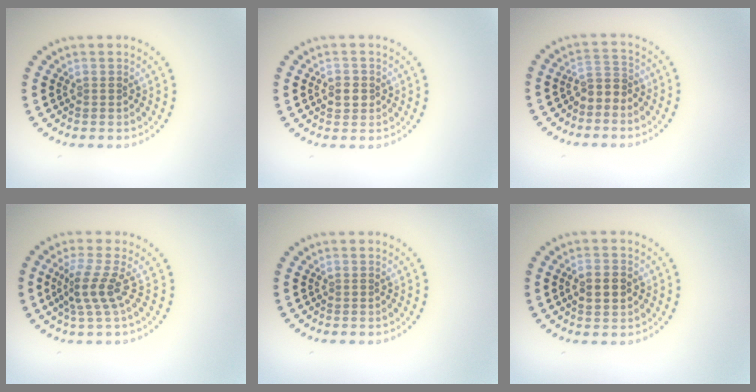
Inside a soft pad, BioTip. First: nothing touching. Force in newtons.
{"total": 1.7, "press": 1.7, "slide": 0.1}
{"total": 1.7, "press": 1.4, "slide": 1.0}
{"total": 2.8, "press": 2.0, "slide": 2.0}
{"total": 0.0}
{"total": 2.6, "press": 2.6, "slide": 0.2}